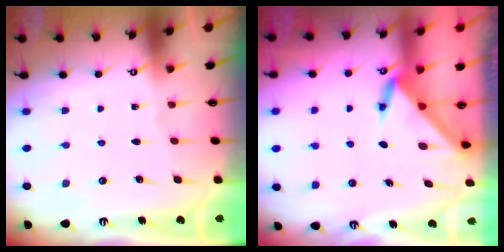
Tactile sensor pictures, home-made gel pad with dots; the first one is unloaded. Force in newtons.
{"total": 3.4, "press": 3.4, "slide": 0.1}